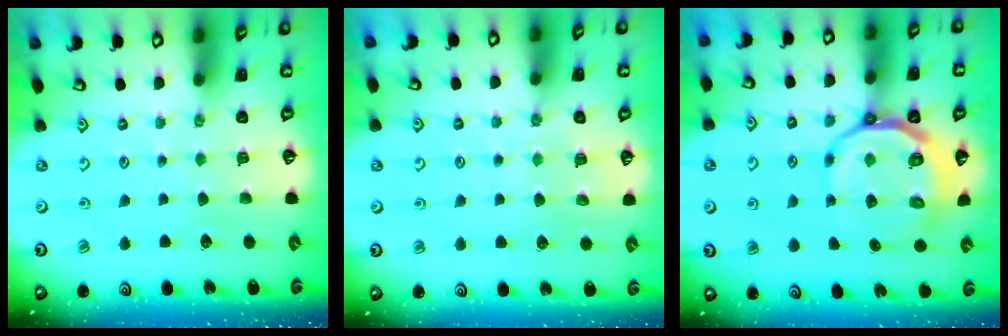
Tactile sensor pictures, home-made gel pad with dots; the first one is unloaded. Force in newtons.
{"total": 5.0, "press": 4.9, "slide": 0.6}
{"total": 11.1, "press": 10.7, "slide": 3.1}